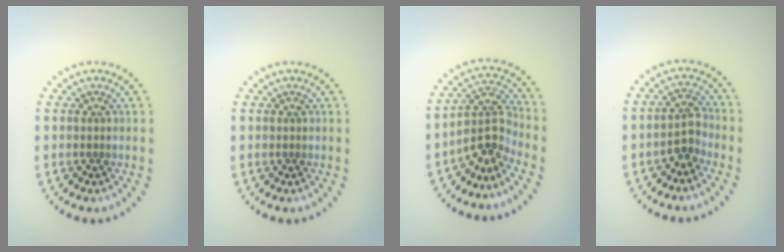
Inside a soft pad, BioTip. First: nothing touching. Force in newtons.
{"total": 0.0}
{"total": 3.3, "press": 2.4, "slide": 2.3}
{"total": 2.4, "press": 2.1, "slide": 1.0}